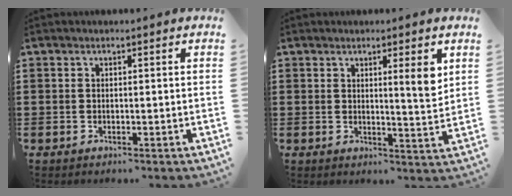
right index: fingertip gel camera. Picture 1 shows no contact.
{"total": 5.0, "force": [2.4, 0.2, 4.4], "torque": [-0.064, -0.009, 0.031]}